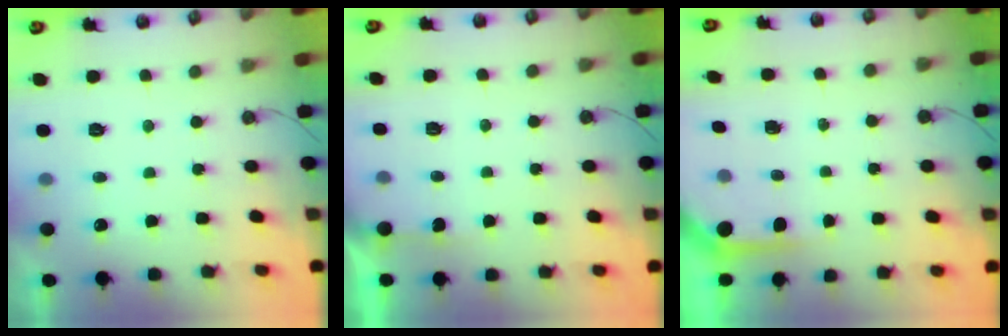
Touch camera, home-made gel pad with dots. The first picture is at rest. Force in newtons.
{"total": 2.9, "press": 2.9, "slide": 0.4}
{"total": 3.5, "press": 3.5, "slide": 0.4}